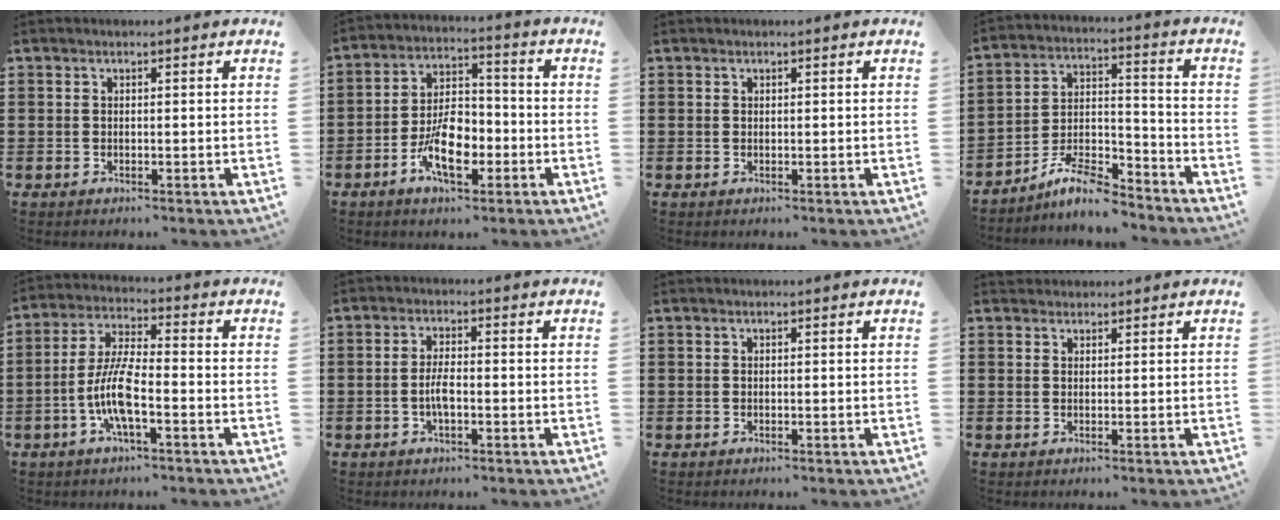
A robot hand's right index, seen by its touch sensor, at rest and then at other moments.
{"total": 9.2, "force": [-3.6, 4.8, 7.0], "torque": [-0.132, 0.004, -0.067]}
{"total": 0.0}
{"total": 9.1, "force": [-8.0, 1.8, 3.9], "torque": [-0.073, 0.020, -0.150]}
{"total": 8.0, "force": [-2.9, 1.9, 7.2], "torque": [-0.167, -0.013, -0.063]}
{"total": 3.5, "force": [-0.9, 1.2, 3.2], "torque": [-0.065, 0.002, -0.018]}
{"total": 0.0}
{"total": 1.3, "force": [1.1, 0.6, -0.2], "torque": [0.002, 0.003, 0.023]}